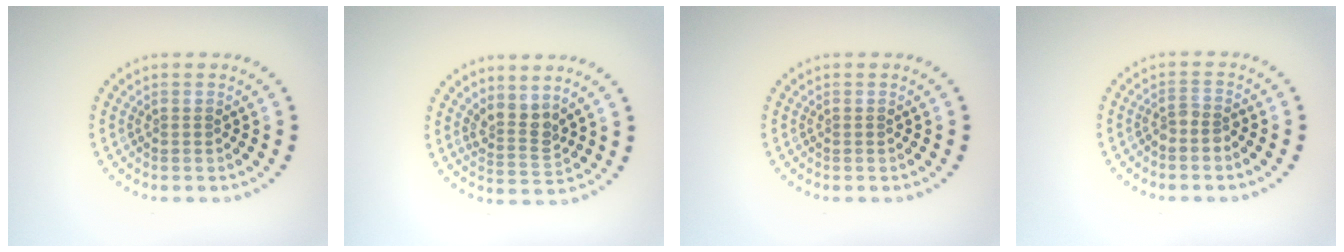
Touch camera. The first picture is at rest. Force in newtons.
{"total": 2.6, "press": 1.9, "slide": 1.7}
{"total": 0.0}
{"total": 1.5, "press": 1.1, "slide": 1.0}